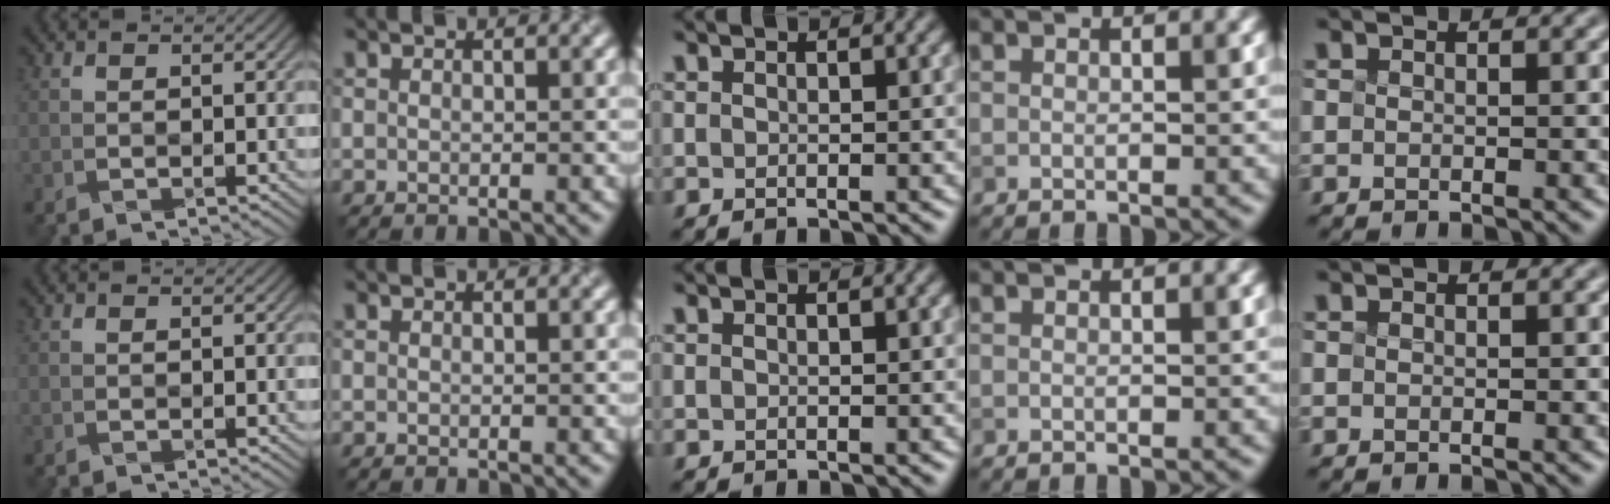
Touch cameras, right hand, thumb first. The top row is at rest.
{}